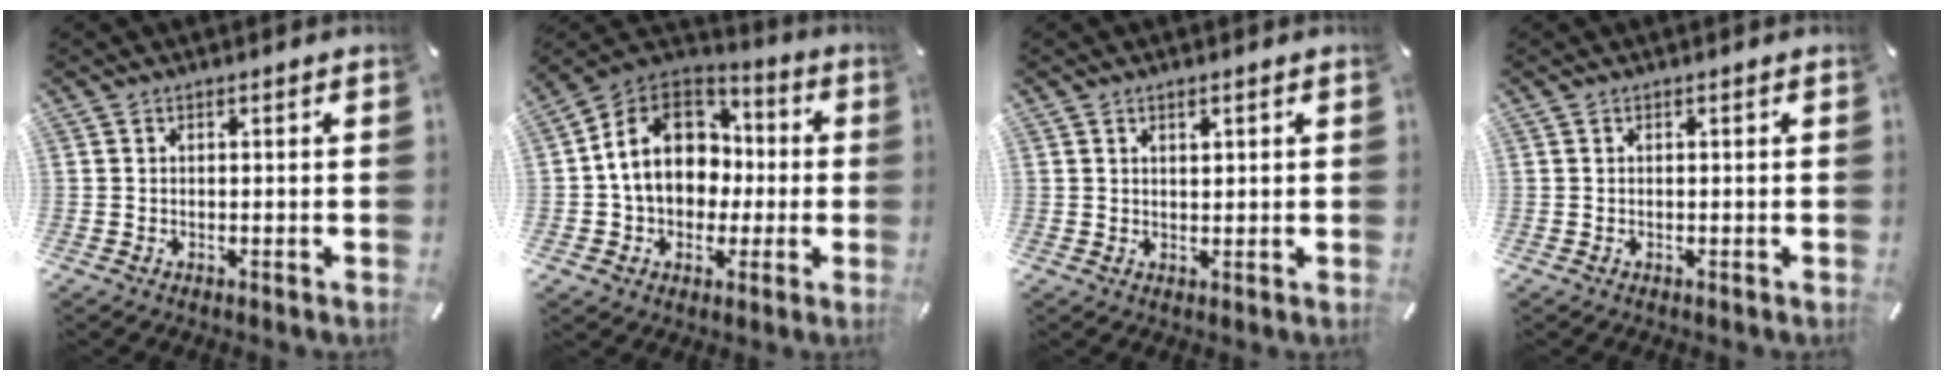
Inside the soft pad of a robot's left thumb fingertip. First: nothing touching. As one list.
[{"total": 15.6, "force": [-0.3, 13.2, 8.3], "torque": [-0.171, 0.016, -0.002]}, {"total": 1.5, "force": [0.9, 0.7, 1.0], "torque": [-0.021, 0.002, 0.015]}, {"total": 0.0}]